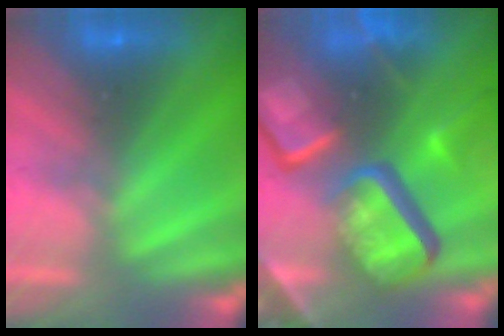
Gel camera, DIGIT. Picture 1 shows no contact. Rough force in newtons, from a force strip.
{"total": 7.7}